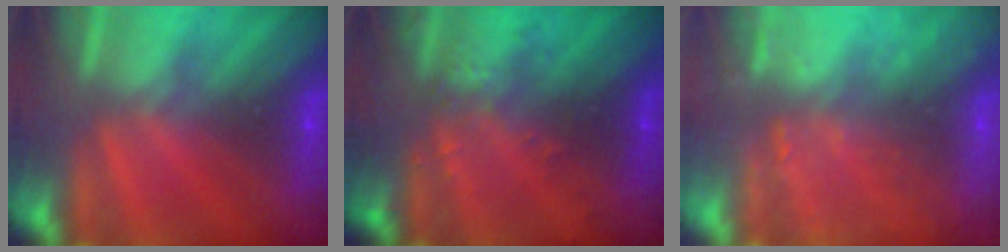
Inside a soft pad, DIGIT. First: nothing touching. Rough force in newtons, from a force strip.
{"total": 2.9}
{"total": 5.8}